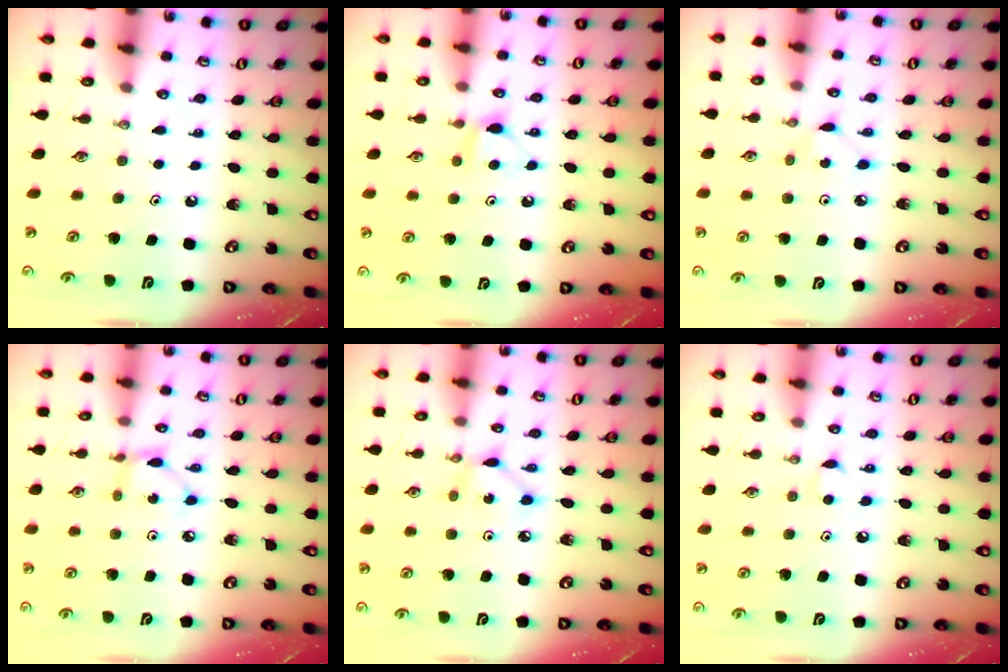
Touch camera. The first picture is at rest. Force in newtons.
{"total": 5.7, "press": 5.6, "slide": 0.8}
{"total": 3.0, "press": 3.0, "slide": 0.3}
{"total": 2.5, "press": 2.5, "slide": 0.1}
{"total": 2.1, "press": 2.1, "slide": 0.1}
{"total": 3.9, "press": 3.9, "slide": 0.6}